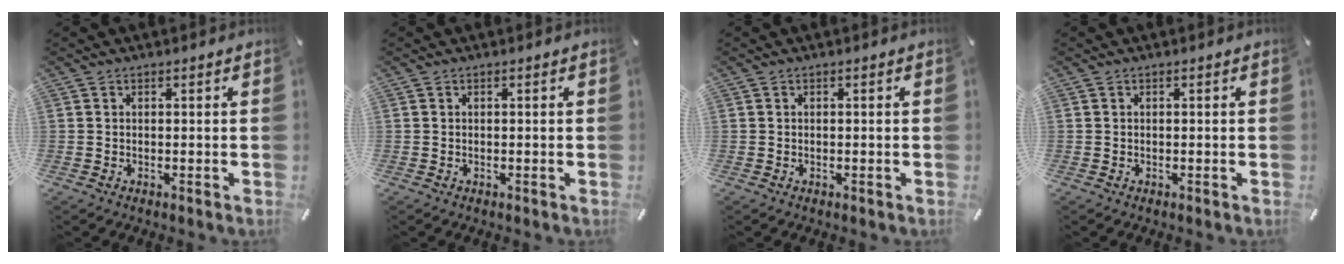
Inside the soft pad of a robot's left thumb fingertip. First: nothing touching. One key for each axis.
{"total": 0.0}
{"total": 0.0}
{"total": 0.0}